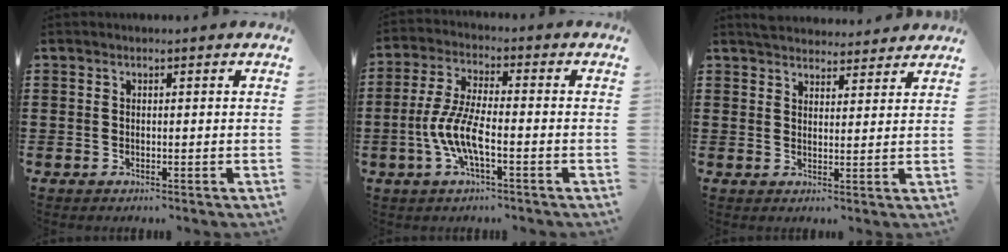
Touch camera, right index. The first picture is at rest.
{"total": 7.3, "force": [-2.6, 1.9, 6.6], "torque": [-0.159, -0.017, -0.057]}
{"total": 3.0, "force": [3.0, 0.2, 0.0], "torque": [-0.007, -0.008, 0.058]}